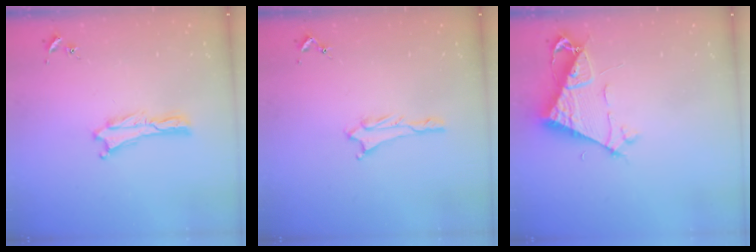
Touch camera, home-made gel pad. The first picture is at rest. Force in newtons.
{"total": 0.8, "press": 0.8, "slide": 0.1}
{"total": 7.0, "press": 7.0, "slide": 0.5}